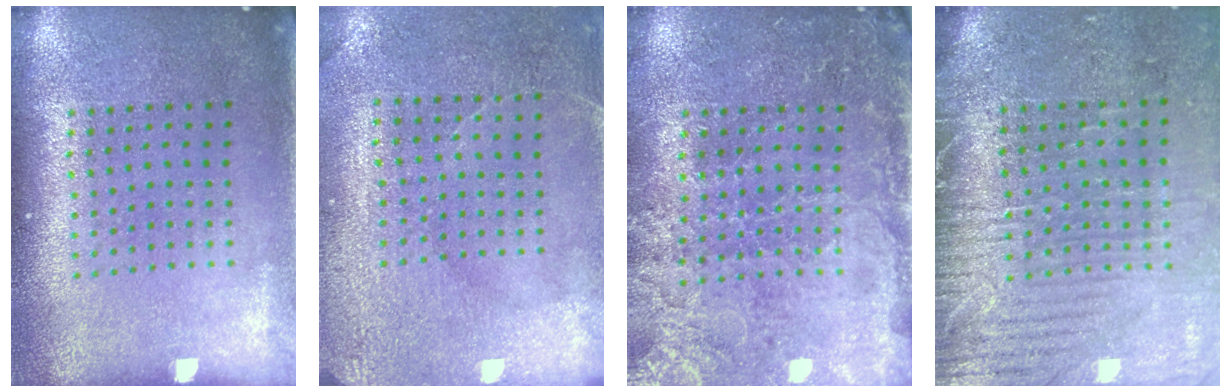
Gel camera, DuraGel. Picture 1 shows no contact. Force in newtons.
{"total": 2.9, "press": 2.7, "slide": 1.0}
{"total": 3.4, "press": 3.4, "slide": 0.6}
{"total": 3.5, "press": 3.3, "slide": 1.3}